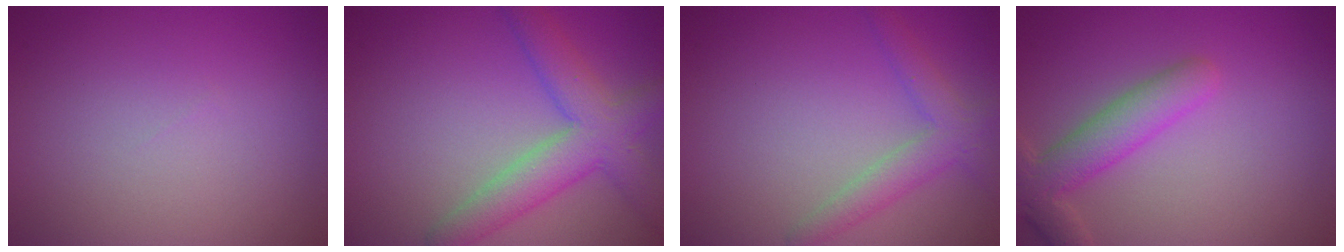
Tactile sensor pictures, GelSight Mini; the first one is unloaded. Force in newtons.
{"total": 5.5, "press": 5.5, "slide": 0.3}
{"total": 2.9, "press": 2.9, "slide": 0.1}
{"total": 4.3, "press": 4.3, "slide": 0.3}